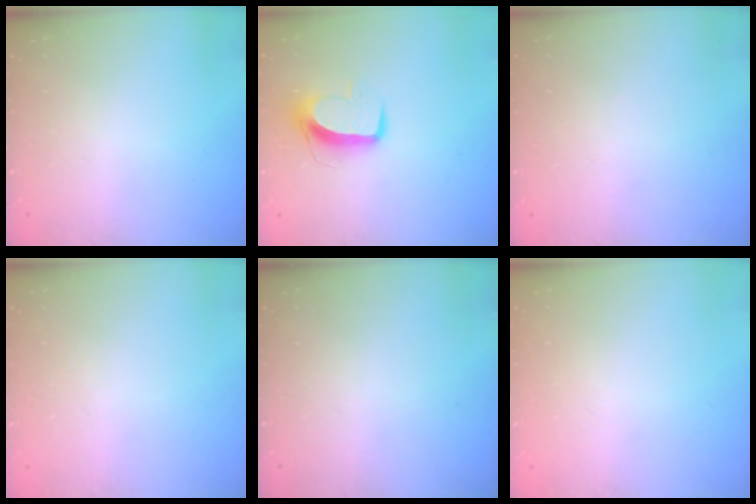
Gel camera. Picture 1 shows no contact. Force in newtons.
{"total": 9.8, "press": 9.7, "slide": 1.0}
{"total": 0.0}
{"total": 0.0}
{"total": 0.0}
{"total": 0.0}